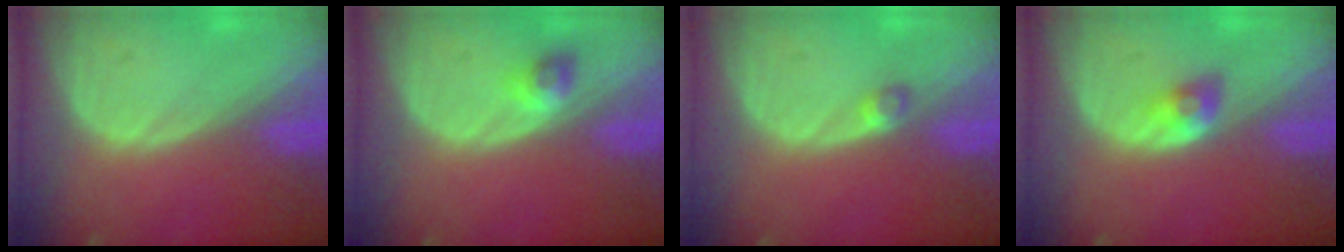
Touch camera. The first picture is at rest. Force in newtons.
{"total": 2.4, "press": 2.0, "slide": 1.3}
{"total": 1.6, "press": 1.4, "slide": 0.8}
{"total": 2.8, "press": 2.5, "slide": 1.3}